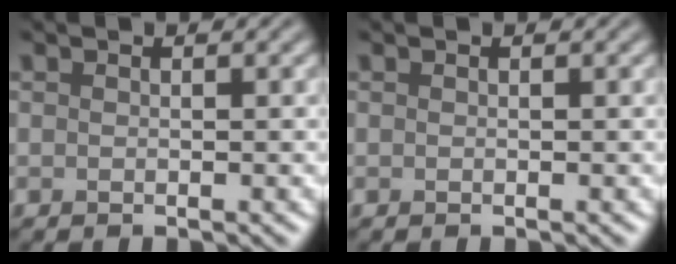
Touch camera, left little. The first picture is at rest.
{"total": 0.0}